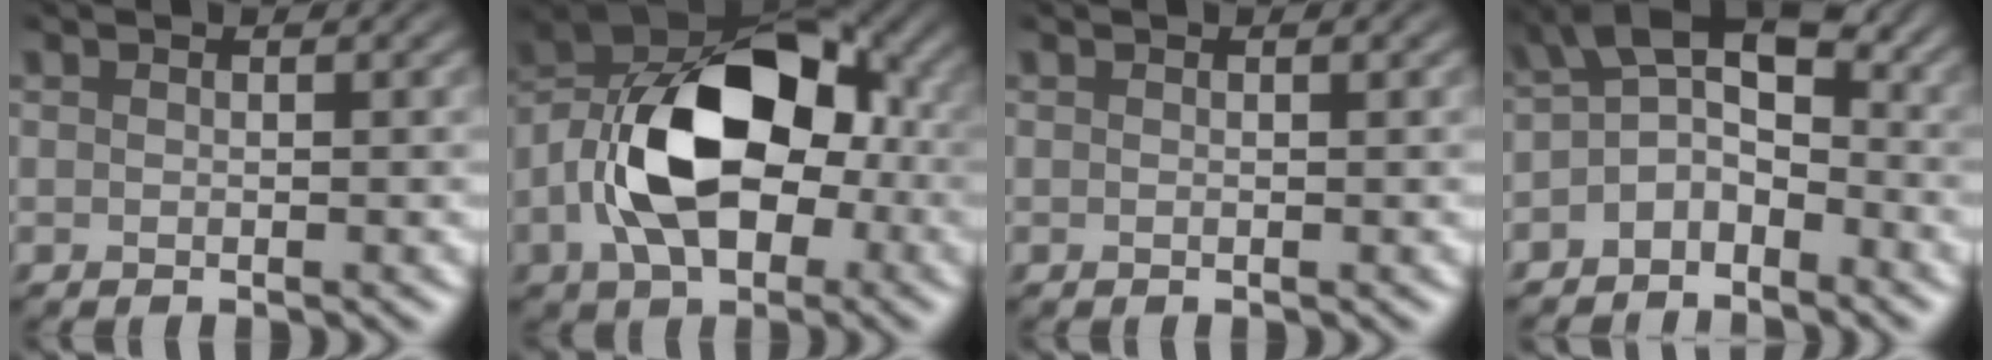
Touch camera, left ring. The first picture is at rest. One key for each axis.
{"total": 11.5, "fx": -1.8, "fy": 6.8, "fz": 9.0, "tx": -0.159, "ty": 0.019, "tz": -0.037}
{"total": 0.0}
{"total": 4.5, "fx": -1.4, "fy": 2.6, "fz": 3.3, "tx": -0.053, "ty": 0.005, "tz": -0.036}